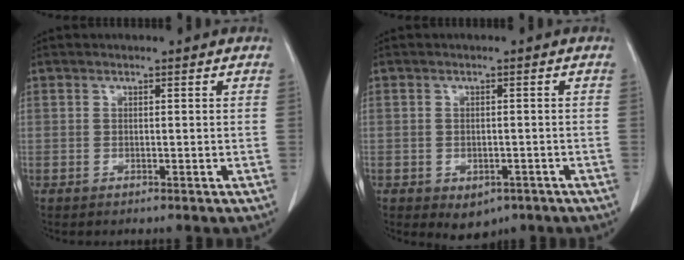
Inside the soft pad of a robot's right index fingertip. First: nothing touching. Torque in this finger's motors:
{"motor_torque": [0.76, -0.73, 0.10, 0.01]}